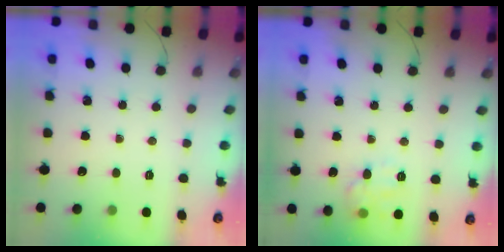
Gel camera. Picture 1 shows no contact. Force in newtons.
{"total": 9.9, "press": 9.9, "slide": 0.2}